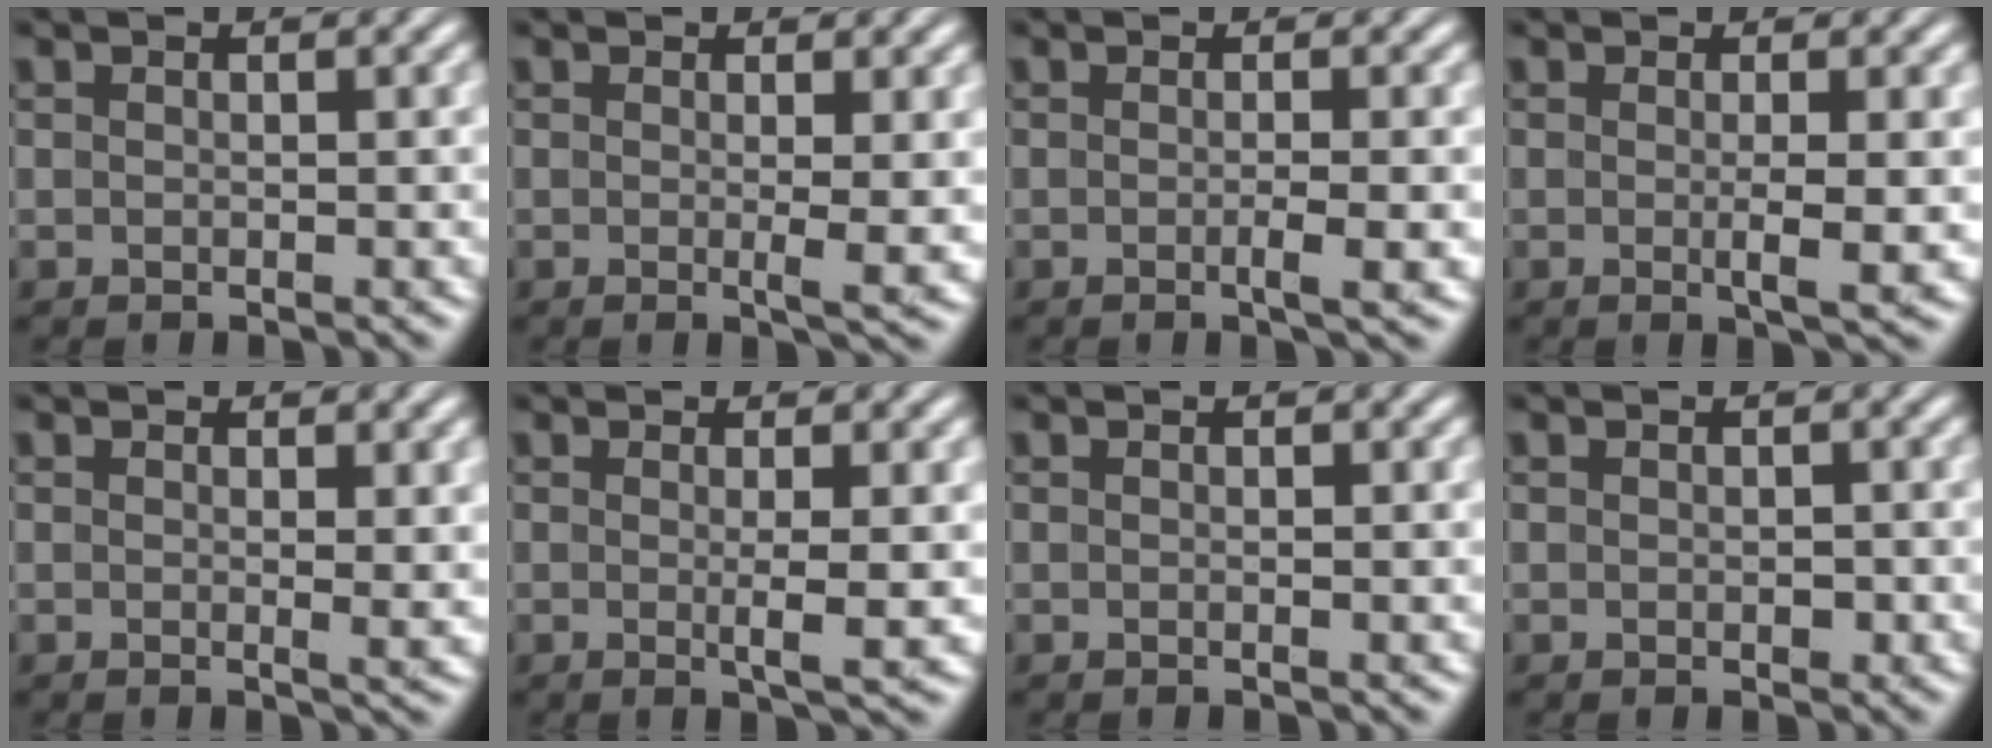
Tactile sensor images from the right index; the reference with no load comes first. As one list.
[{"total": 1.7, "force": [0.3, -0.2, 1.6], "torque": [-0.027, -0.008, 0.003]}, {"total": 1.3, "force": [-0.4, -0.2, 1.3], "torque": [-0.022, 0.000, -0.011]}, {"total": 2.1, "force": [-0.1, -0.2, 2.1], "torque": [-0.037, -0.008, -0.003]}, {"total": 1.1, "force": [0.5, -0.3, 0.9], "torque": [-0.013, -0.007, 0.007]}, {"total": 2.2, "force": [0.2, -0.3, 2.2], "torque": [-0.039, -0.010, 0.002]}, {"total": 0.0}, {"total": 0.7, "force": [-0.2, 0.5, 0.4], "torque": [-0.010, -0.007, -0.001]}]